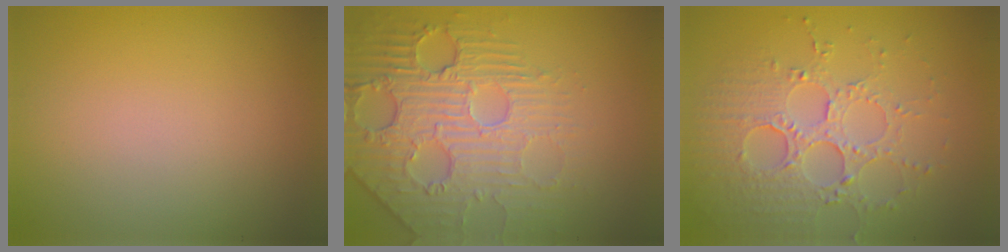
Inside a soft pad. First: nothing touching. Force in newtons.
{"total": 5.3, "press": 4.8, "slide": 2.2}
{"total": 4.1, "press": 3.9, "slide": 1.3}